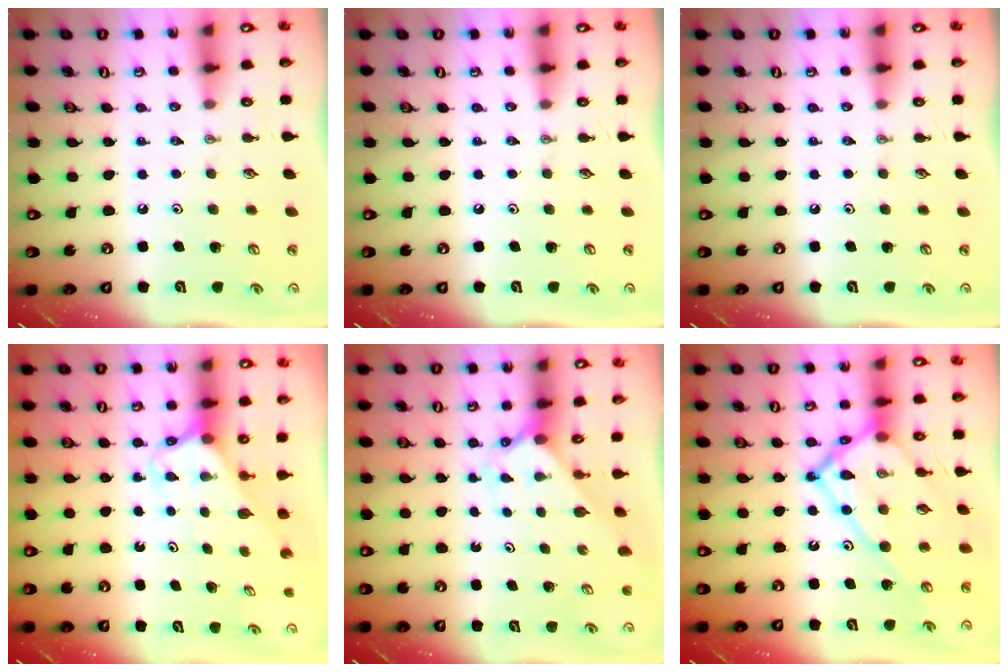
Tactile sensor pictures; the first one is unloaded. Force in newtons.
{"total": 0.0}
{"total": 0.0}
{"total": 2.5, "press": 2.5, "slide": 0.2}
{"total": 2.1, "press": 2.1, "slide": 0.2}
{"total": 18.8, "press": 18.7, "slide": 2.1}